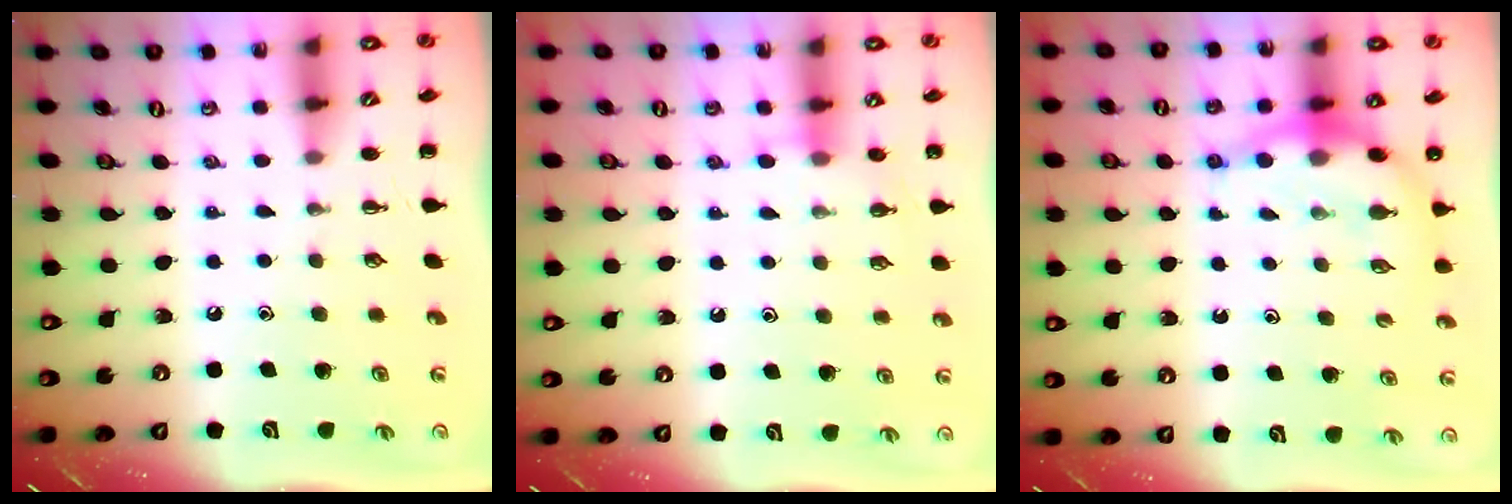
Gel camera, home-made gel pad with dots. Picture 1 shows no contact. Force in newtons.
{"total": 6.7, "press": 6.5, "slide": 1.3}
{"total": 7.0, "press": 6.9, "slide": 0.9}